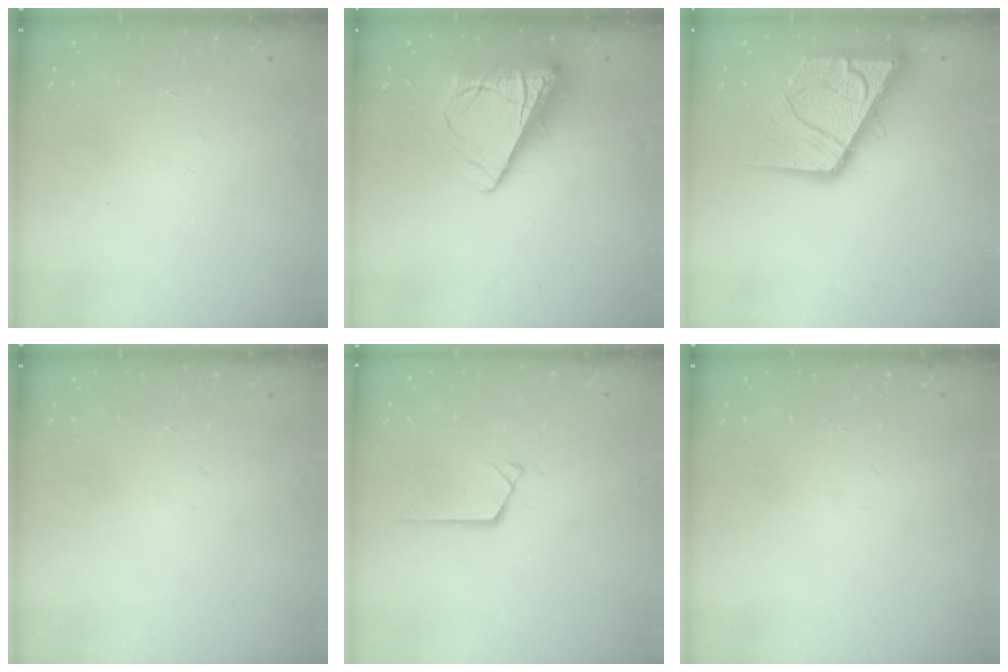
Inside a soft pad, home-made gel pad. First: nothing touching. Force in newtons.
{"total": 11.7, "press": 11.6, "slide": 1.5}
{"total": 15.4, "press": 15.3, "slide": 1.7}
{"total": 0.0}
{"total": 2.9, "press": 2.9, "slide": 0.3}
{"total": 0.0}